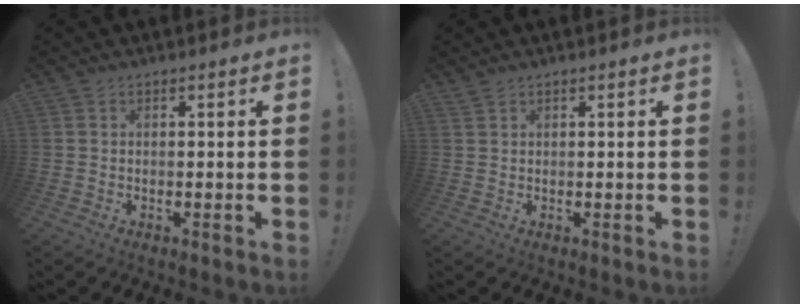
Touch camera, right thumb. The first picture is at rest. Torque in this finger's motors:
{"motor_torque": [-0.01, -0.01, 0.14, -0.07, 0.00]}